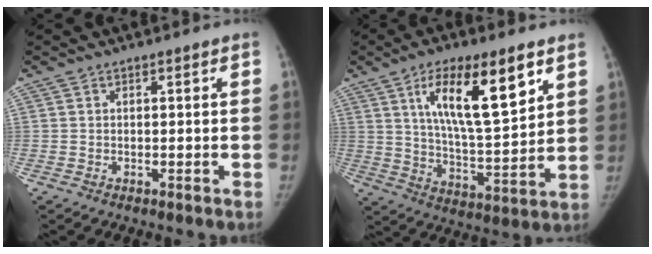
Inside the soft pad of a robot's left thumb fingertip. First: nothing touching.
{"total": 17.8, "force": [8.2, 5.5, 14.8], "torque": [-0.223, -0.038, 0.146]}